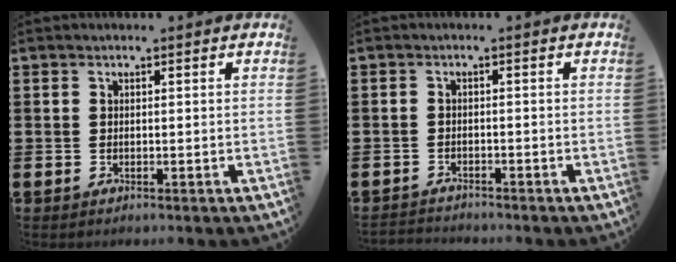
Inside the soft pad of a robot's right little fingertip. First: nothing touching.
{"total": 1.2, "force": [-1.2, 0.0, -0.2], "torque": [0.000, 0.003, -0.026]}